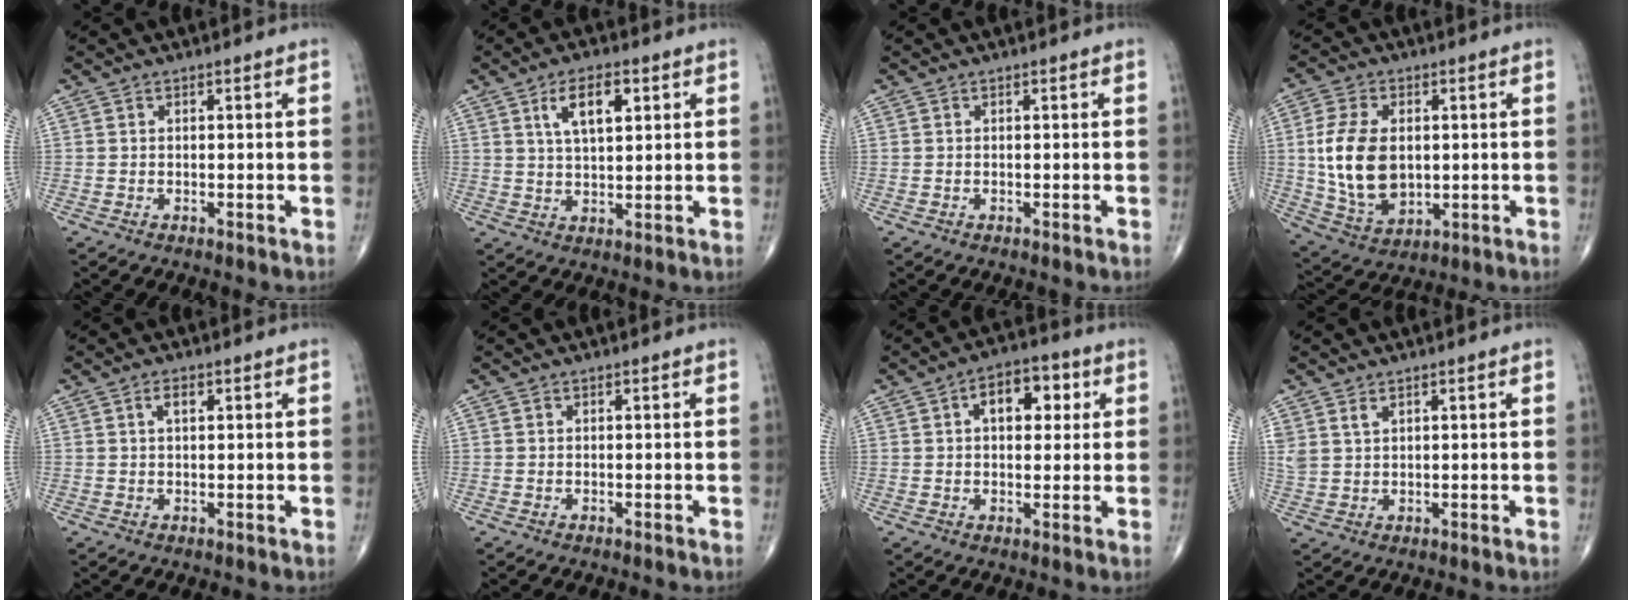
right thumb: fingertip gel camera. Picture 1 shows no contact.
{"total": 7.6, "force": [3.1, 3.4, 6.0], "torque": [-0.096, -0.010, 0.057]}
{"total": 0.0}
{"total": 13.8, "force": [0.8, 8.8, 10.6], "torque": [-0.196, -0.011, 0.028]}
{"total": 2.3, "force": [0.9, 1.0, 1.8], "torque": [-0.031, 0.002, 0.017]}
{"total": 0.0}
{"total": 8.9, "force": [2.5, 5.3, 6.7], "torque": [-0.064, 0.010, 0.032]}
{"total": 3.2, "force": [2.0, 1.8, 1.7], "torque": [-0.036, -0.004, 0.051]}